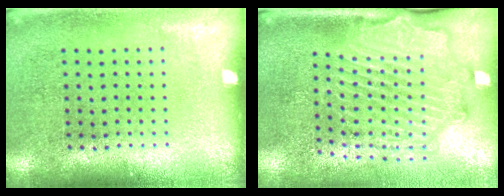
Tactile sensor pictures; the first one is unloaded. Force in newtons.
{"total": 2.2, "press": 2.1, "slide": 0.1}